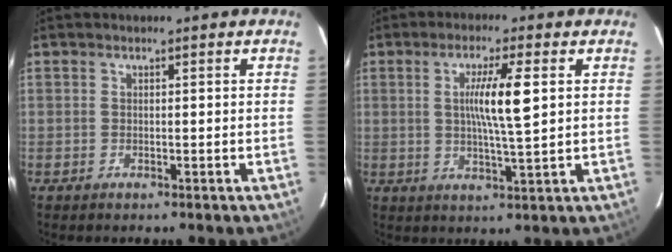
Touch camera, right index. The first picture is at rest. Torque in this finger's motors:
{"motor_torque": [0.63, 0.01, 0.34, 0.12]}